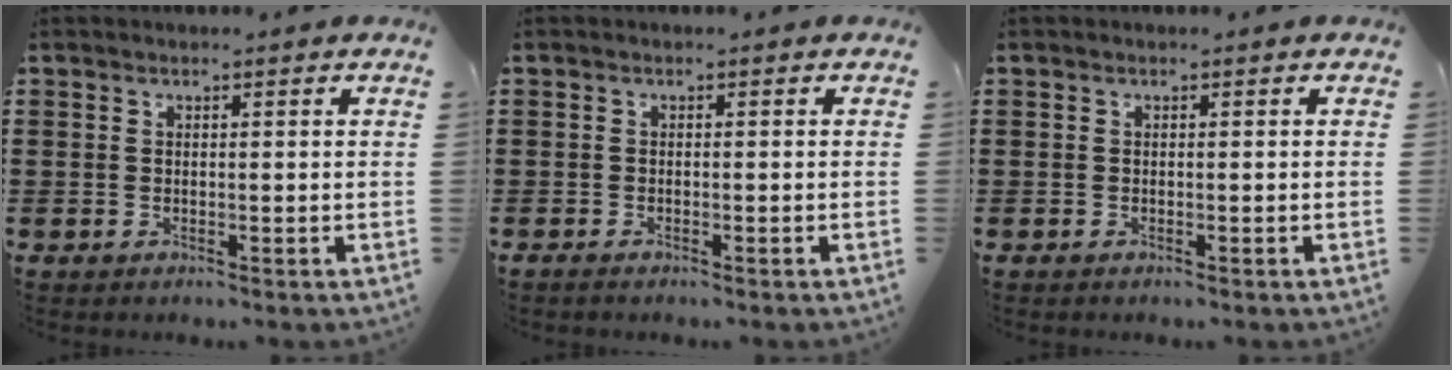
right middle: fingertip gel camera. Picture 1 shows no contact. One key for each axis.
{"total": 0.5, "fx": -0.4, "fy": 0.0, "fz": 0.3, "tx": -0.008, "ty": -0.007, "tz": -0.006}
{"total": 0.0}